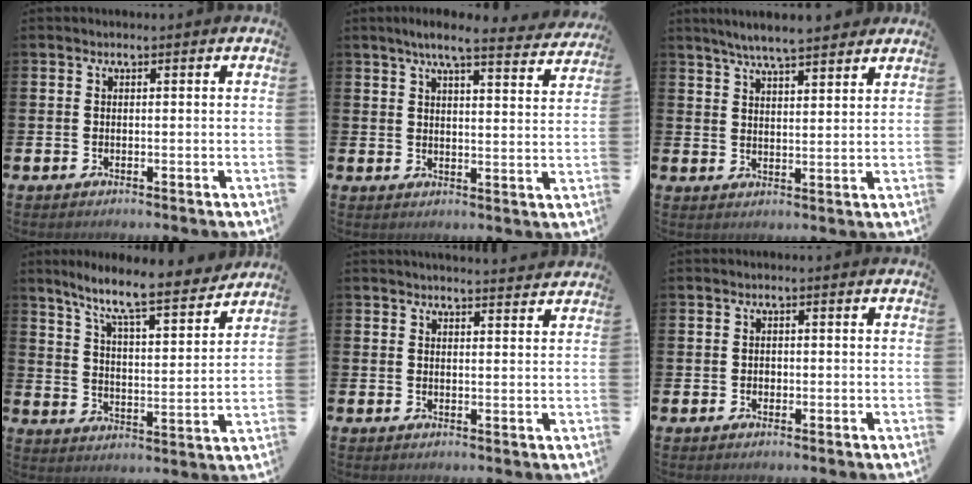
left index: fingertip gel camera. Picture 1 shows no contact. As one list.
[{"total": 6.5, "force": [5.8, 0.6, 2.8], "torque": [-0.052, -0.030, 0.096]}, {"total": 5.8, "force": [5.5, 0.2, 1.7], "torque": [-0.047, -0.022, 0.099]}, {"total": 9.0, "force": [8.1, 0.7, 3.9], "torque": [-0.105, -0.055, 0.135]}, {"total": 2.8, "force": [2.8, -0.1, -0.1], "torque": [0.004, -0.019, 0.050]}, {"total": 0.7, "force": [-0.1, 0.7, 0.2], "torque": [-0.003, 0.005, -0.004]}]